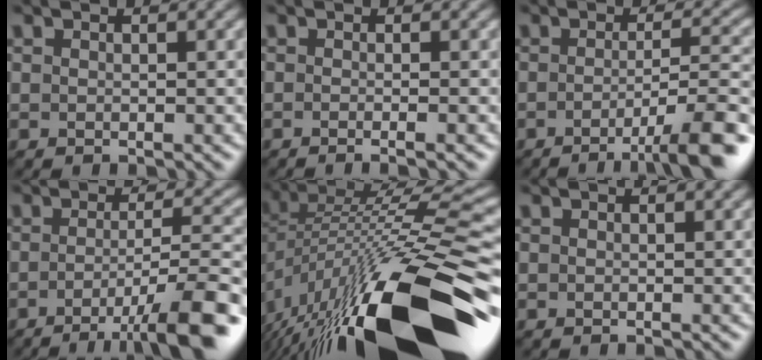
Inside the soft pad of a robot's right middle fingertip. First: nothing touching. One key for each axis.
{"total": 2.4, "fx": -0.6, "fy": 1.0, "fz": 2.0, "tx": -0.003, "ty": -0.005, "tz": -0.026}
{"total": 7.4, "fx": -3.6, "fy": 1.4, "fz": 6.3, "tx": -0.079, "ty": 0.005, "tz": -0.057}
{"total": 9.1, "fx": -4.7, "fy": 1.8, "fz": 7.7, "tx": -0.096, "ty": 0.002, "tz": -0.073}
{"total": 17.3, "fx": -6.1, "fy": 6.2, "fz": 14.9, "tx": -0.256, "ty": -0.001, "tz": -0.105}
{"total": 0.0}